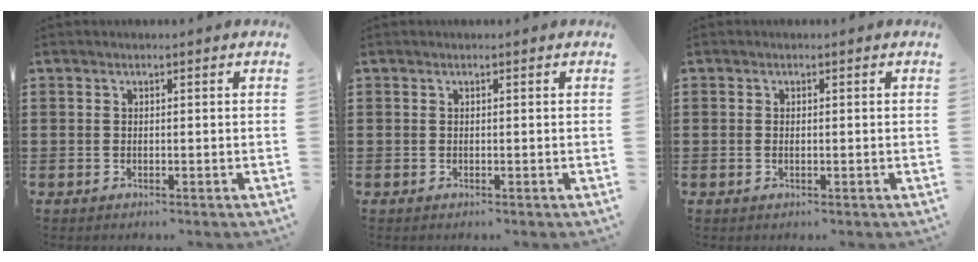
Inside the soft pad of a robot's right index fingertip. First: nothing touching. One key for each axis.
{"total": 0.0}
{"total": 0.6, "fx": -0.1, "fy": 0.3, "fz": 0.5, "tx": -0.011, "ty": -0.001, "tz": -0.001}